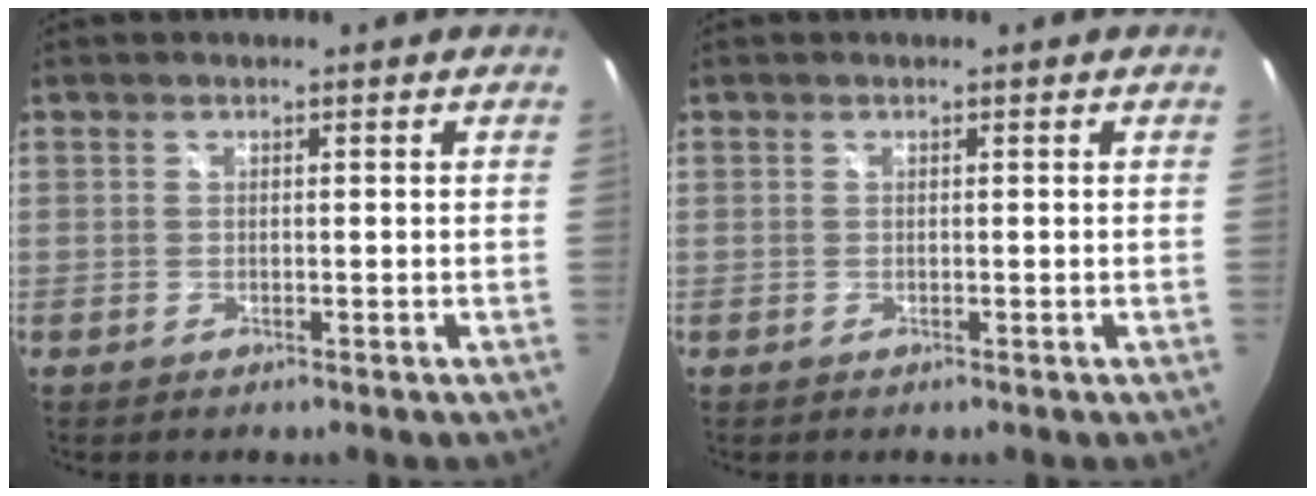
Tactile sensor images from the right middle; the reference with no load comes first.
{"total": 0.0}